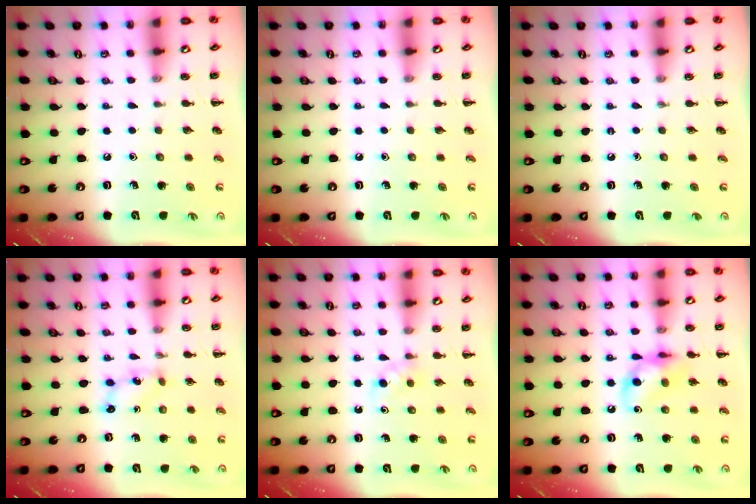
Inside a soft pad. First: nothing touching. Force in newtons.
{"total": 0.0}
{"total": 0.0}
{"total": 1.8, "press": 1.8, "slide": 0.3}
{"total": 2.9, "press": 2.6, "slide": 1.1}
{"total": 11.2, "press": 11.1, "slide": 1.4}